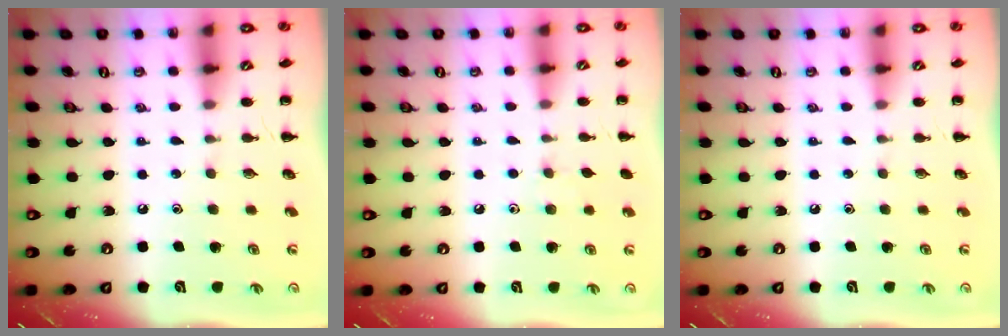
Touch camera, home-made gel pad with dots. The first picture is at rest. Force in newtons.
{"total": 3.5, "press": 3.2, "slide": 1.3}
{"total": 0.0}